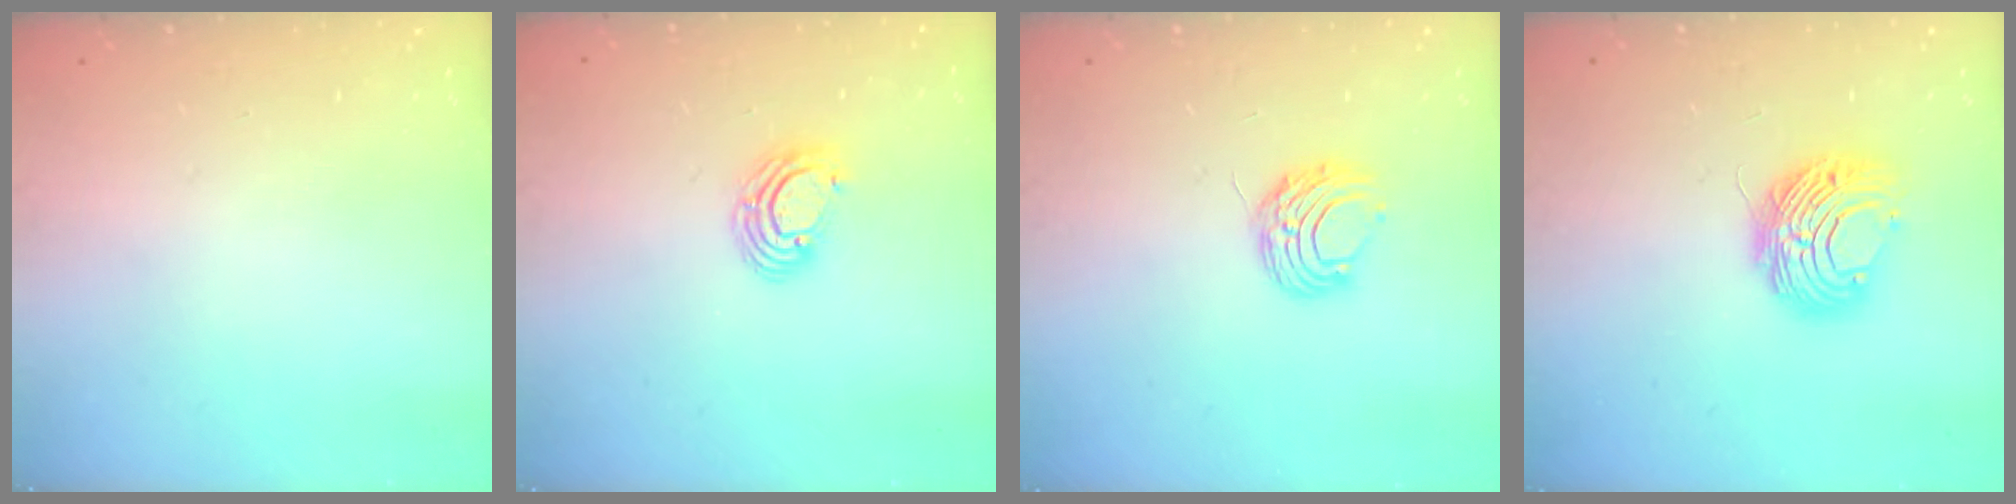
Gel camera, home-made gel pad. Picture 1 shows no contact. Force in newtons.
{"total": 5.3, "press": 5.3, "slide": 0.4}
{"total": 7.6, "press": 7.6, "slide": 0.5}
{"total": 8.9, "press": 8.9, "slide": 0.0}